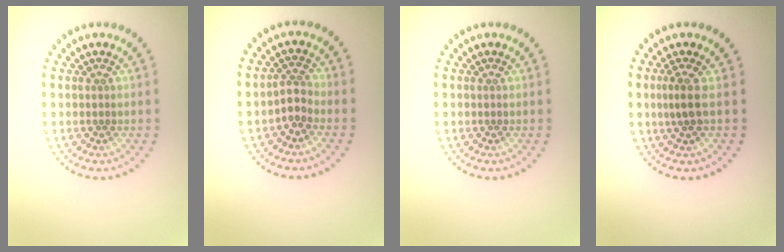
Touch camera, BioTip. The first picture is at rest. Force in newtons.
{"total": 1.7, "press": 1.3, "slide": 1.1}
{"total": 0.0}
{"total": 1.8, "press": 1.3, "slide": 1.3}